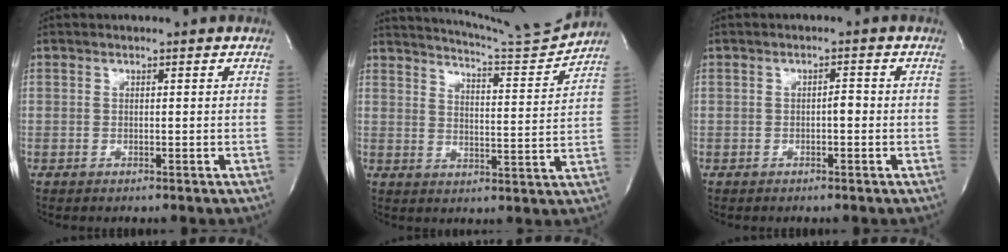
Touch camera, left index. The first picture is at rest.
{"total": 11.8, "force": [11.5, -2.0, 1.9], "torque": [-0.037, -0.044, 0.166]}
{"total": 1.2, "force": [-0.3, 0.4, 1.1], "torque": [-0.014, 0.004, -0.006]}